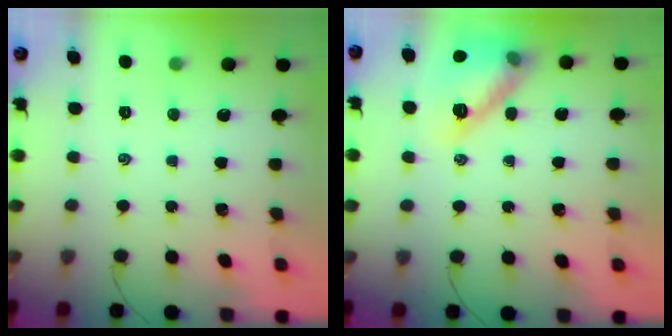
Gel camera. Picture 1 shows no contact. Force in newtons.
{"total": 14.7, "press": 14.6, "slide": 1.9}